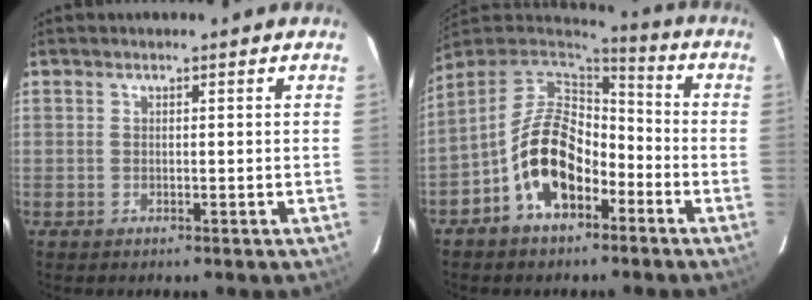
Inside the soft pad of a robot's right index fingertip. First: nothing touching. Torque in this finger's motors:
{"motor_torque": [0.76, -0.48, 1.05, 0.21]}